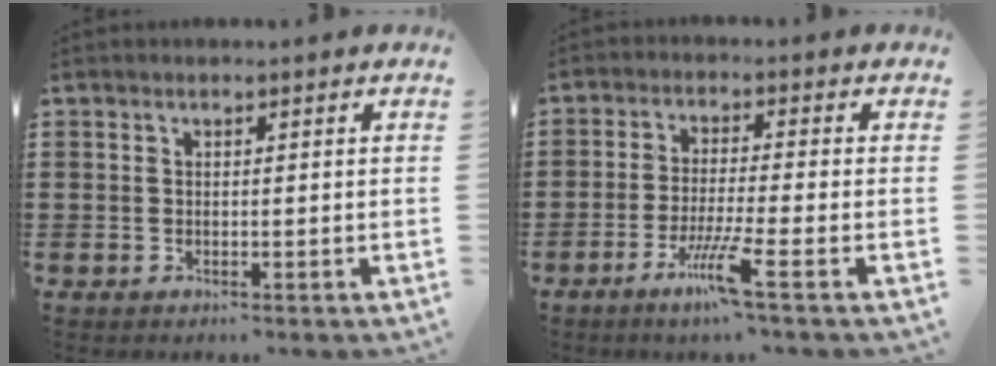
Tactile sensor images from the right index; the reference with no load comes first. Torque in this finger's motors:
{"motor_torque": [2.14, 0.00, 0.26, 0.13]}